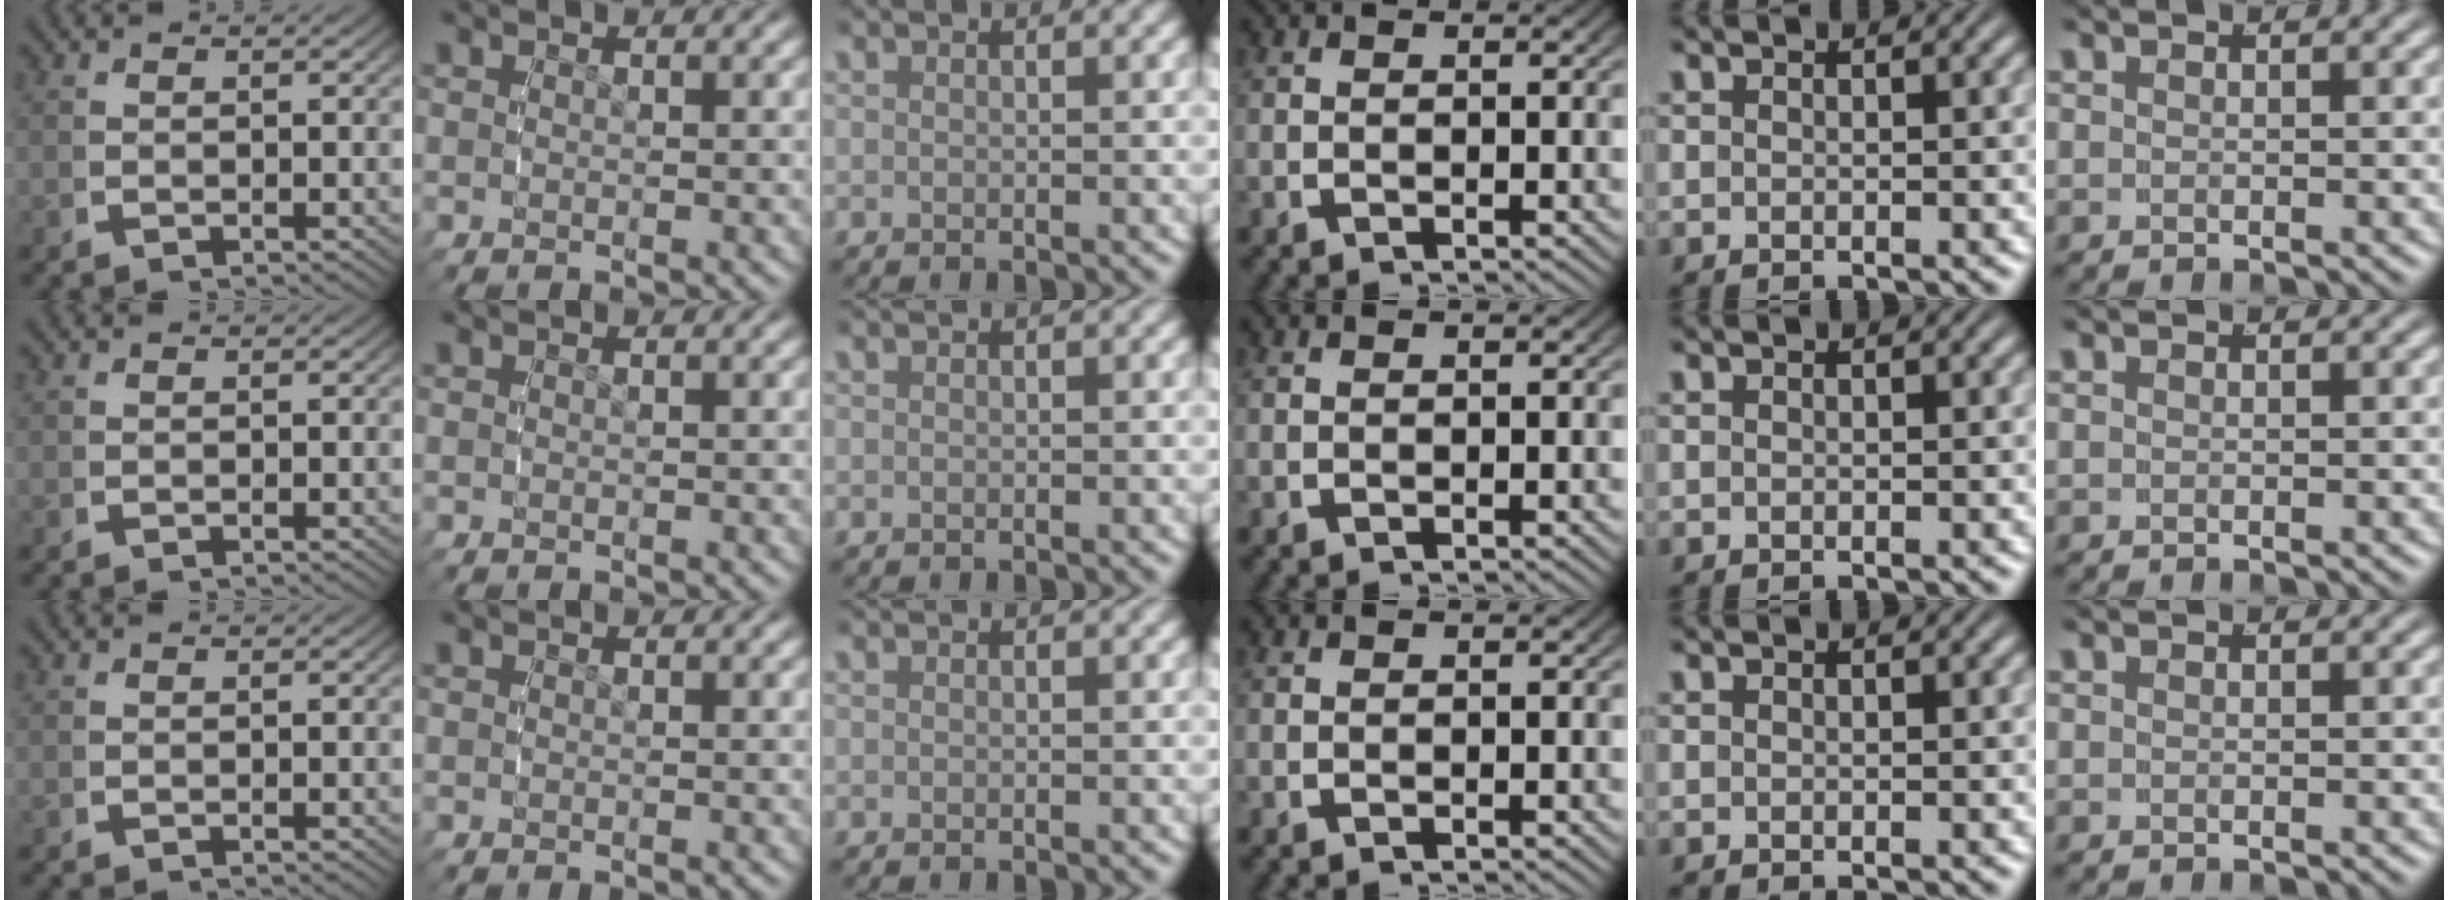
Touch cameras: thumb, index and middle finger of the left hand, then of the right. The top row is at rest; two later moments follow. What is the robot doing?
{"motion": "reach", "object": "plastic wrap"}